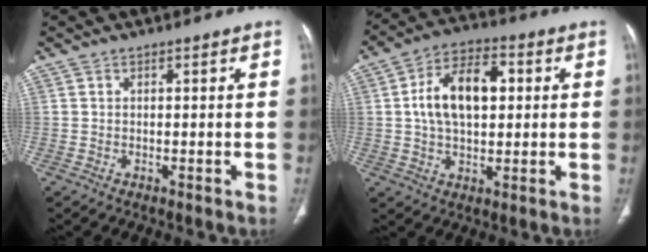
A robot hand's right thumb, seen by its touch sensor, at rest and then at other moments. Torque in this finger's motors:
{"motor_torque": [1.27, 1.55, 0.52, -0.49, 0.30]}